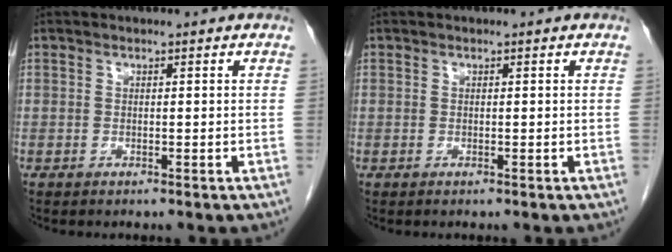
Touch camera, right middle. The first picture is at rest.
{"total": 0.0}